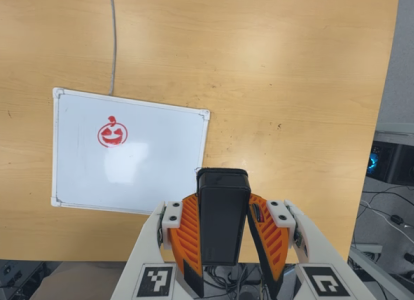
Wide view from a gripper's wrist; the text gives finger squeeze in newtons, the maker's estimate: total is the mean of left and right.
{"total": 4.7, "left": 3.9, "right": 5.5}